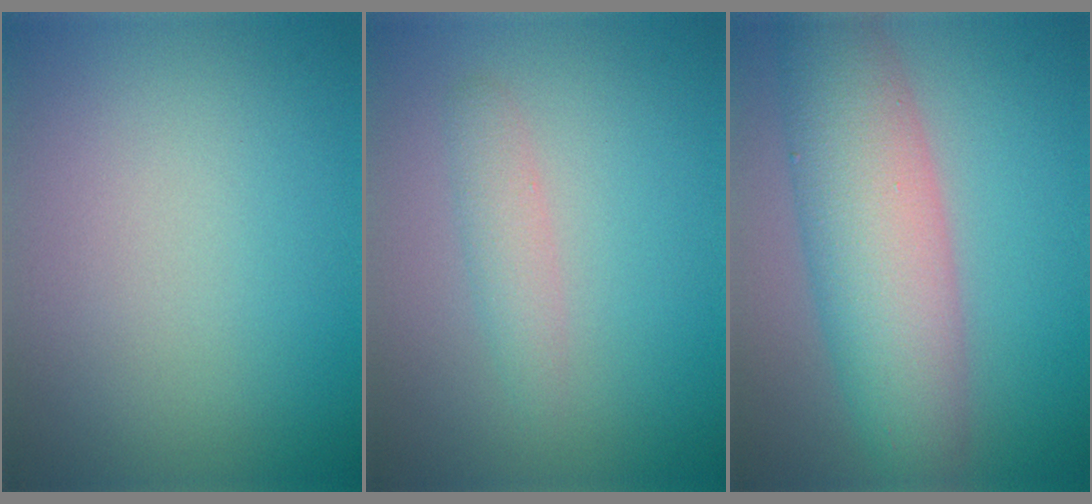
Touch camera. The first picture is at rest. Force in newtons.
{"total": 1.8, "press": 1.8, "slide": 0.0}
{"total": 8.4, "press": 8.4, "slide": 0.3}